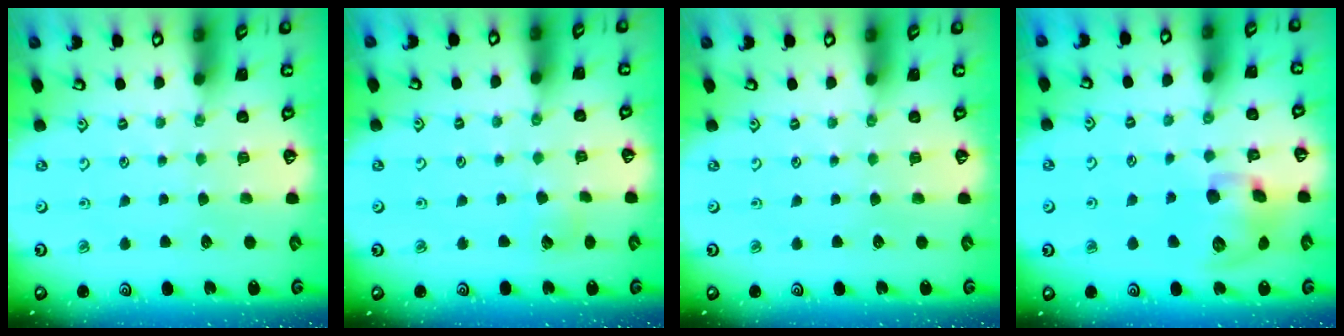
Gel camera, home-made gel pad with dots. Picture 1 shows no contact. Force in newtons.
{"total": 3.6, "press": 3.6, "slide": 0.4}
{"total": 0.0}
{"total": 13.0, "press": 12.9, "slide": 2.0}